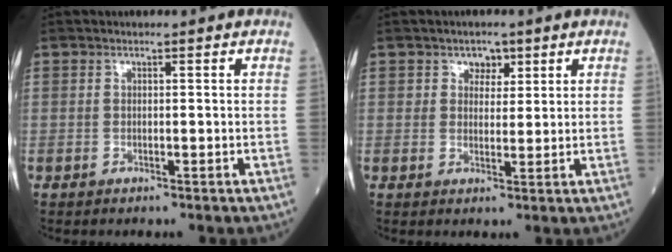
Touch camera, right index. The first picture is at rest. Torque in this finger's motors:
{"motor_torque": [-0.02, 0.00, 0.00, 0.02]}